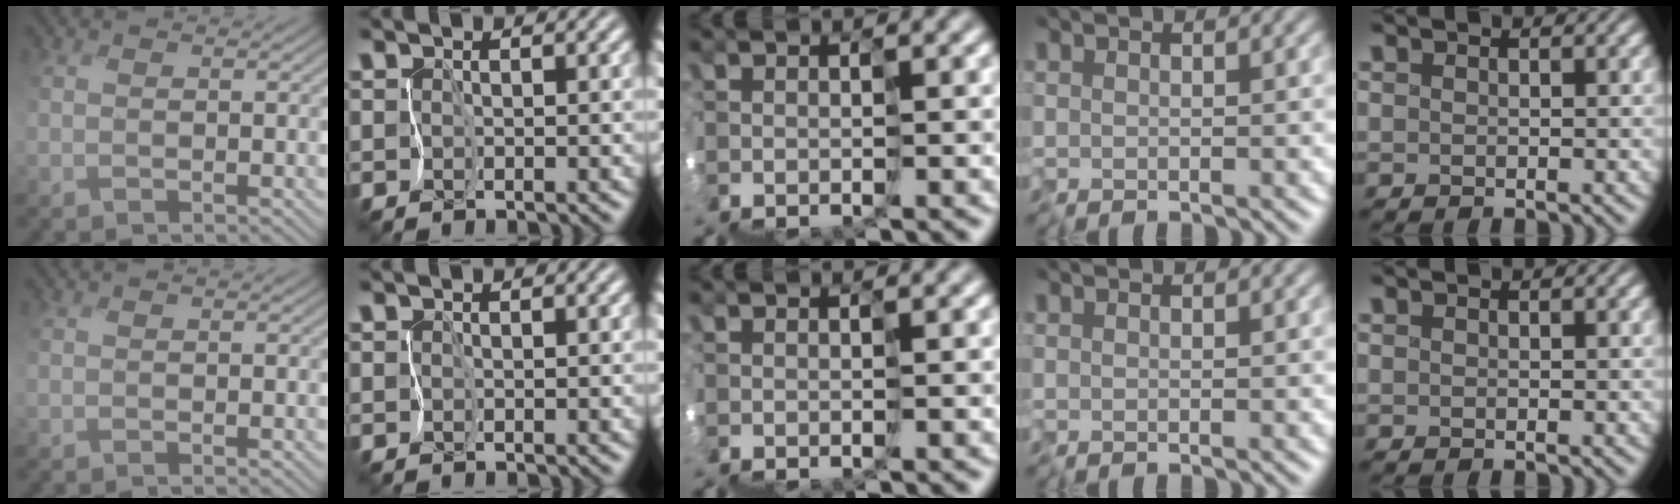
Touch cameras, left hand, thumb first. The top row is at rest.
{}